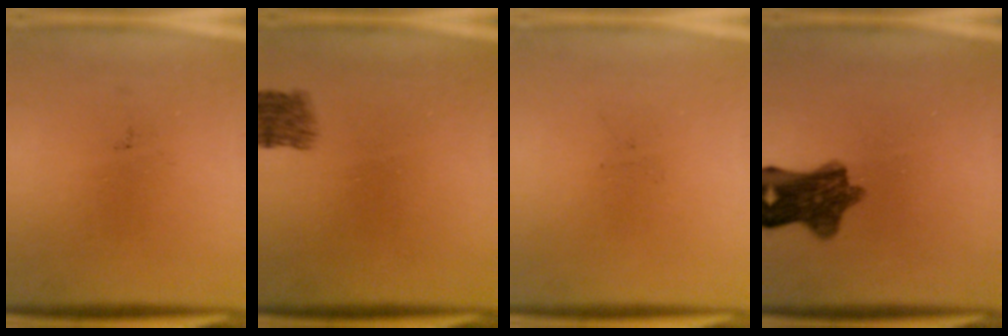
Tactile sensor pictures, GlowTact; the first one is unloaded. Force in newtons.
{"total": 2.9}
{"total": 0.0}
{"total": 8.6}